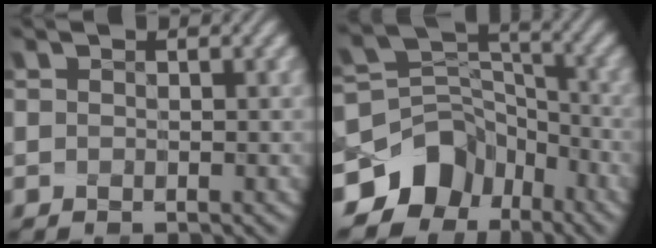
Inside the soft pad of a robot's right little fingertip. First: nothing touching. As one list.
[{"total": 7.7, "force": [-4.8, 5.4, 2.7], "torque": [-0.034, 0.012, -0.091]}]